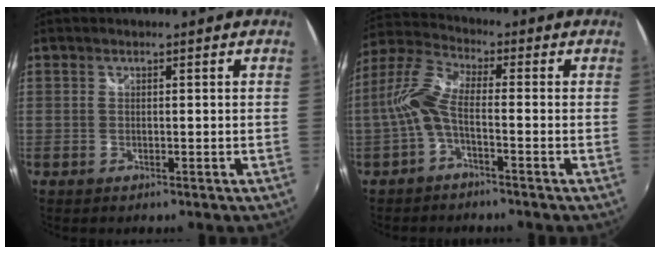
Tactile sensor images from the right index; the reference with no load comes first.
{"total": 7.3, "force": [-1.8, 2.1, 6.7], "torque": [-0.160, 0.018, -0.038]}